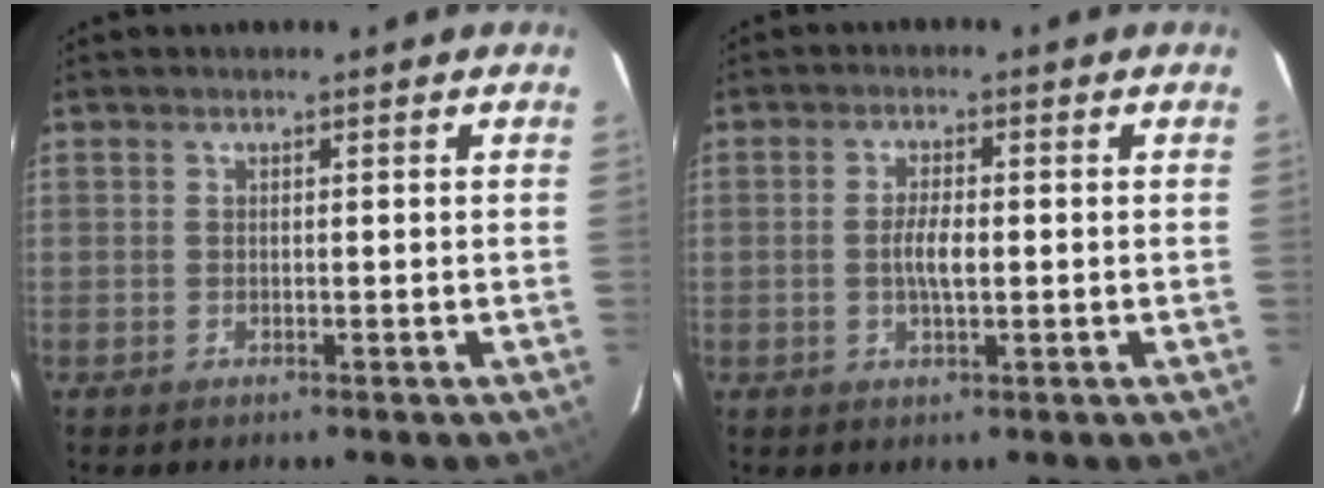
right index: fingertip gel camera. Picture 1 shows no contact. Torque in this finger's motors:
{"motor_torque": [0.27, 0.08, 0.39, 0.09]}